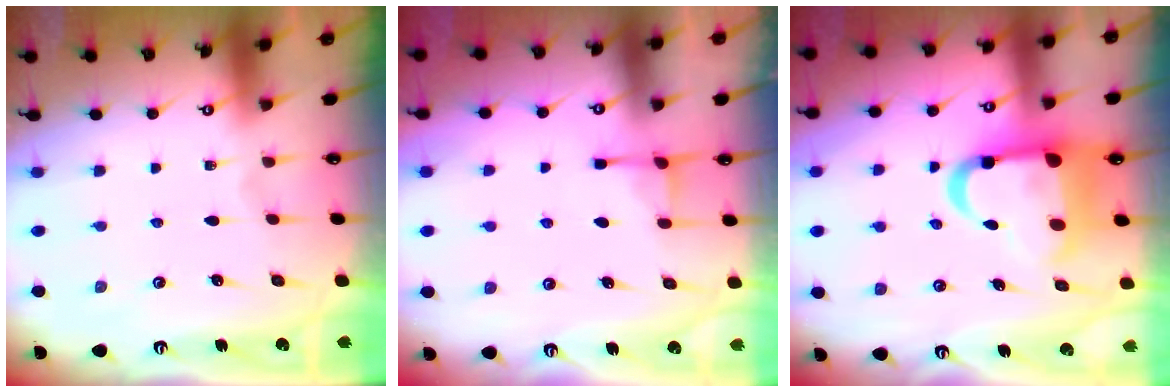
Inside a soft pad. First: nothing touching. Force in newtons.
{"total": 3.9, "press": 3.9, "slide": 0.5}
{"total": 15.1, "press": 14.9, "slide": 2.5}